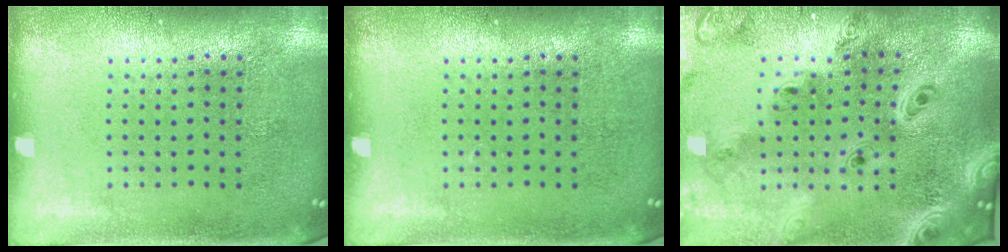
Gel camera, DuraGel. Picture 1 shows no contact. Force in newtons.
{"total": 0.0}
{"total": 4.0, "press": 3.0, "slide": 2.6}